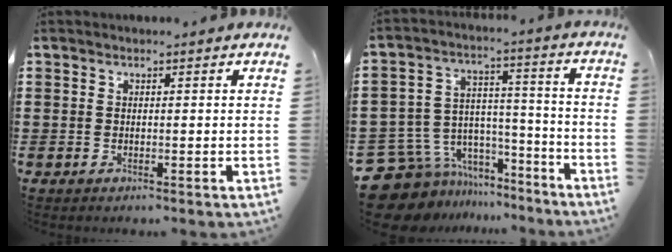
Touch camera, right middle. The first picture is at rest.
{"total": 9.6, "force": [-7.5, 5.9, 1.2], "torque": [-0.056, 0.007, -0.141]}